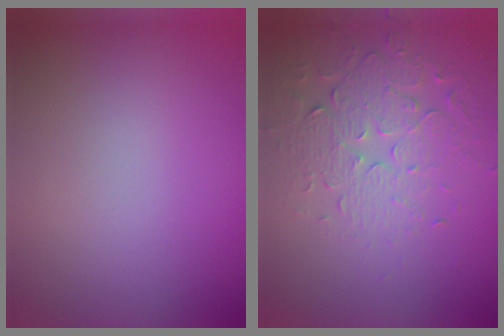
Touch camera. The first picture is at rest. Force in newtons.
{"total": 4.4, "press": 3.5, "slide": 2.7}